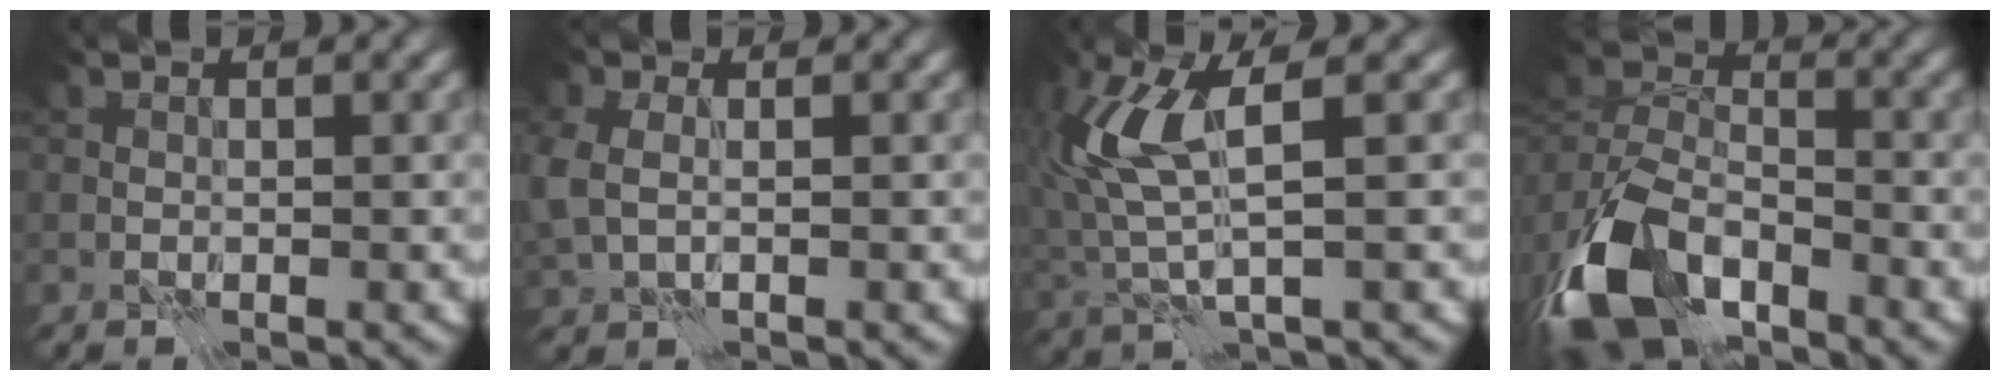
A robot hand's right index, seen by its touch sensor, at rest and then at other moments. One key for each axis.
{"total": 3.0, "fx": 0.2, "fy": 2.2, "fz": 2.1, "tx": -0.062, "ty": 0.001, "tz": 0.012}
{"total": 6.3, "fx": 2.2, "fy": 1.3, "fz": 5.7, "tx": -0.144, "ty": 0.004, "tz": 0.043}
{"total": 10.4, "fx": -6.5, "fy": 5.3, "fz": 6.0, "tx": -0.124, "ty": -0.011, "tz": -0.131}